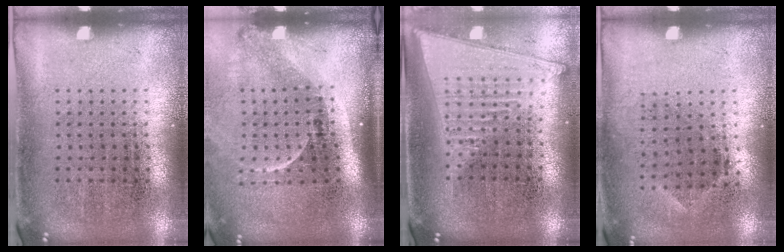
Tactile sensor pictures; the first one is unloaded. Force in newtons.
{"total": 2.2, "press": 1.6, "slide": 1.6}
{"total": 2.0, "press": 1.7, "slide": 1.0}
{"total": 0.8, "press": 0.7, "slide": 0.5}